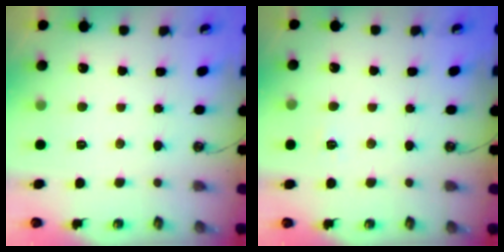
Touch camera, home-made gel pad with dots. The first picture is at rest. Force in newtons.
{"total": 4.0, "press": 4.0, "slide": 0.5}